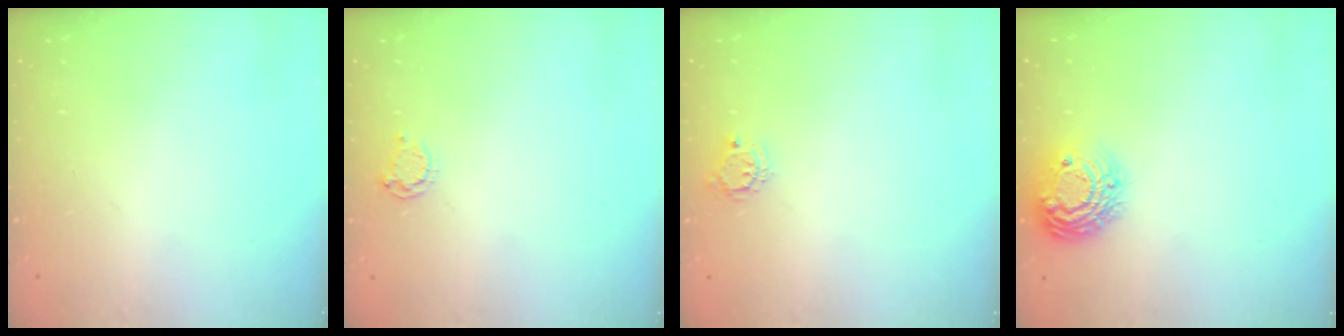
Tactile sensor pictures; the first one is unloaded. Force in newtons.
{"total": 3.8, "press": 3.8, "slide": 0.4}
{"total": 5.0, "press": 5.0, "slide": 0.4}
{"total": 11.9, "press": 11.9, "slide": 0.8}